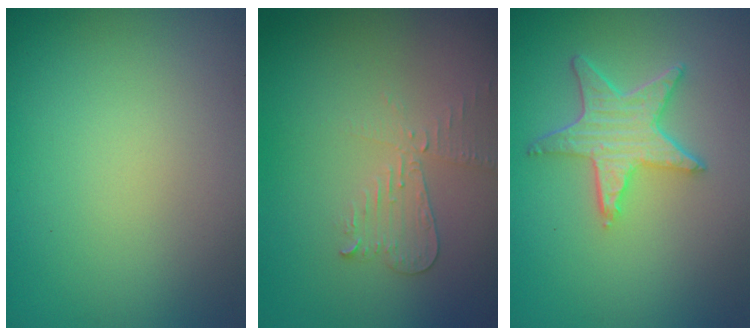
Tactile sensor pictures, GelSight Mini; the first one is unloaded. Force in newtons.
{"total": 2.4, "press": 2.3, "slide": 0.5}
{"total": 4.5, "press": 3.7, "slide": 2.6}